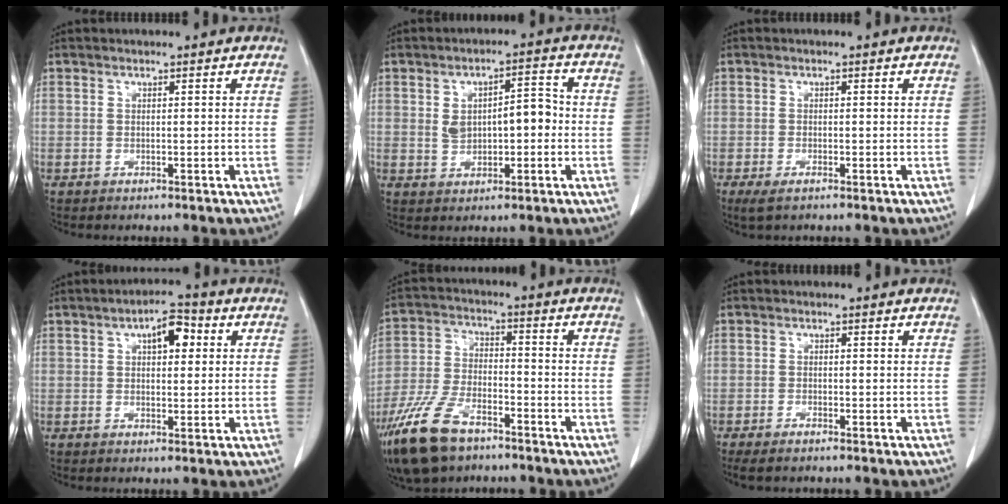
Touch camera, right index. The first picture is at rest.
{"total": 6.7, "force": [0.1, 3.3, 5.8], "torque": [-0.098, 0.023, 0.009]}
{"total": 2.3, "force": [-1.5, 0.6, 1.6], "torque": [-0.034, -0.005, -0.023]}
{"total": 5.5, "force": [1.9, 2.4, 4.6], "torque": [-0.071, 0.016, 0.026]}
{"total": 12.5, "force": [-8.3, 5.5, 7.5], "torque": [-0.162, -0.012, -0.158]}
{"total": 2.3, "force": [-1.9, 0.5, 1.2], "torque": [-0.020, -0.004, -0.029]}